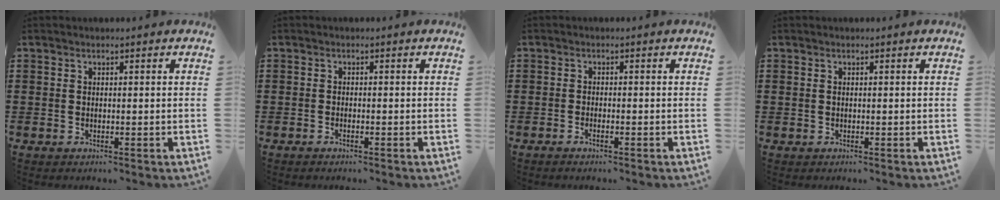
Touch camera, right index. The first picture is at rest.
{"total": 0.7, "force": [-0.6, 0.1, 0.4], "torque": [-0.011, -0.004, -0.011]}
{"total": 1.0, "force": [-0.7, 0.1, 0.6], "torque": [-0.014, -0.005, -0.013]}
{"total": 0.0}